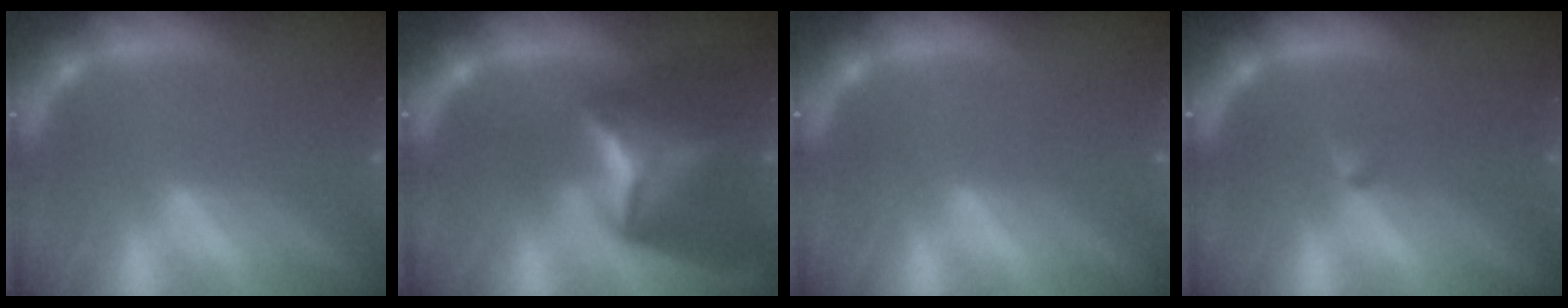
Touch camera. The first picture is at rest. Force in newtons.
{"total": 8.4}
{"total": 0.0}
{"total": 0.9}